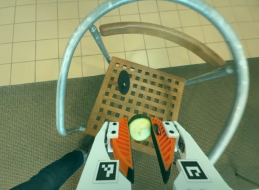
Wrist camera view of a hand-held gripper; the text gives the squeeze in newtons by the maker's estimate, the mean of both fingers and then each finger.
{"total": 5.6, "left": 5.3, "right": 5.9}